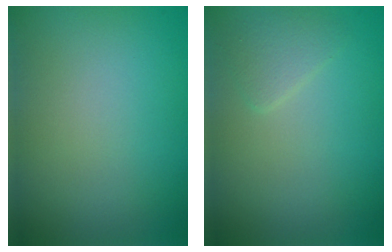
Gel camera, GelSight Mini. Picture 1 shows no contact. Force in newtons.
{"total": 1.5, "press": 1.5, "slide": 0.1}